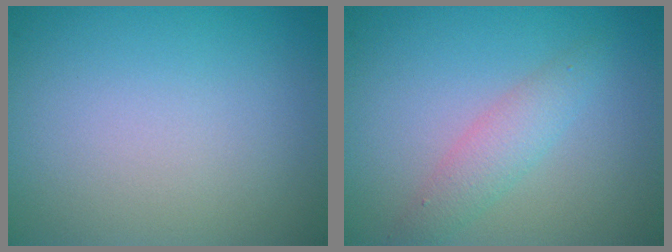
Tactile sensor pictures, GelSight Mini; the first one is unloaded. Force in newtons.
{"total": 2.3, "press": 2.3, "slide": 0.1}